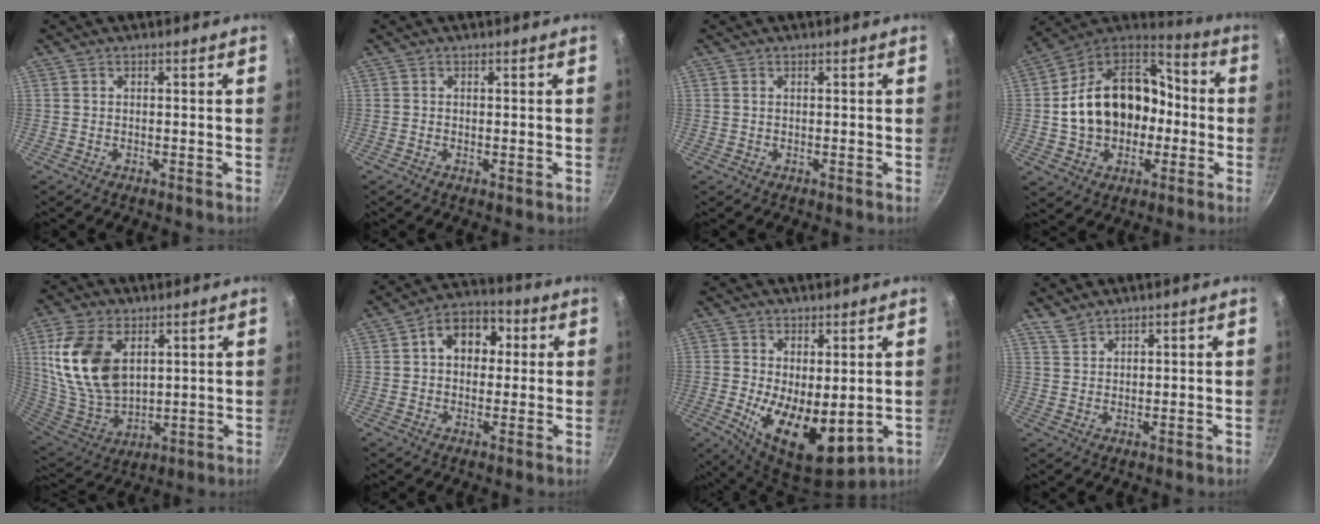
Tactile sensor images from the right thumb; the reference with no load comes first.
{"total": 0.0}
{"total": 0.0}
{"total": 21.3, "force": [-1.6, 16.0, 14.0], "torque": [-0.215, 0.060, -0.026]}
{"total": 17.8, "force": [5.4, 10.9, 12.9], "torque": [-0.238, -0.028, 0.118]}
{"total": 10.2, "force": [2.2, 7.6, 6.6], "torque": [-0.054, 0.018, 0.016]}
{"total": 12.4, "force": [-0.4, 6.1, 10.8], "torque": [-0.159, -0.028, 0.009]}
{"total": 2.6, "force": [2.5, 0.7, 0.5], "torque": [-0.006, -0.003, 0.054]}